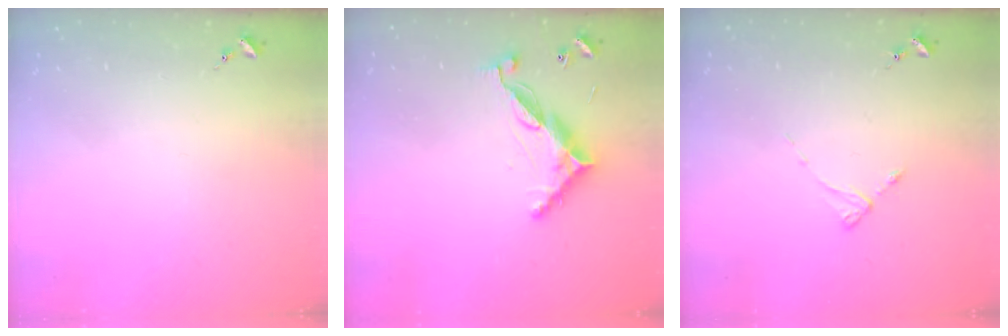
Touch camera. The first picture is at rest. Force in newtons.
{"total": 9.9, "press": 9.9, "slide": 0.4}
{"total": 2.5, "press": 2.5, "slide": 0.3}